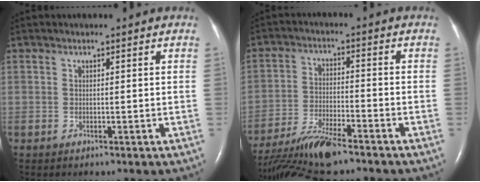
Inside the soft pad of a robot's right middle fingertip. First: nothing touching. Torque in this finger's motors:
{"motor_torque": [1.03, -1.11, 0.14, 0.09]}